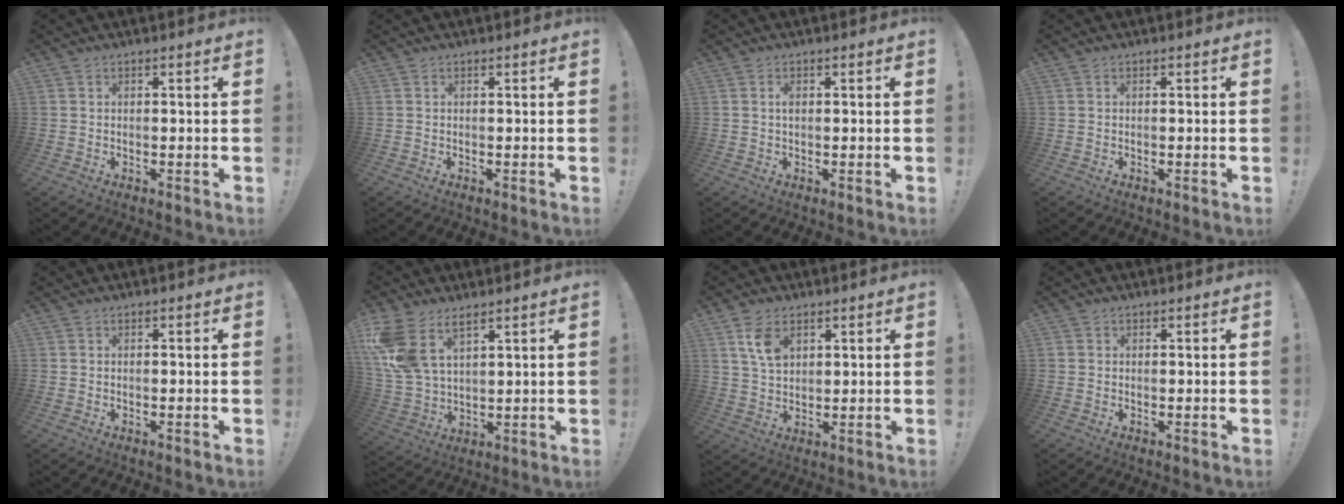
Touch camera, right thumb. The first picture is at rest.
{"total": 0.0}
{"total": 1.3, "force": [0.0, 0.7, 1.0], "torque": [-0.016, 0.001, -0.002]}
{"total": 0.0}
{"total": 0.0}
{"total": 11.8, "force": [7.0, 6.5, 7.0], "torque": [-0.153, -0.030, 0.139]}
{"total": 7.5, "force": [3.6, 4.7, 4.7], "torque": [-0.076, -0.009, 0.068]}
{"total": 0.6, "force": [0.1, 0.6, -0.1], "torque": [-0.006, 0.005, 0.004]}